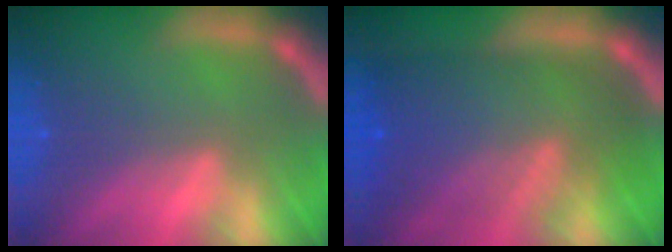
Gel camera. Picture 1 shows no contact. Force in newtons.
{"total": 9.5}